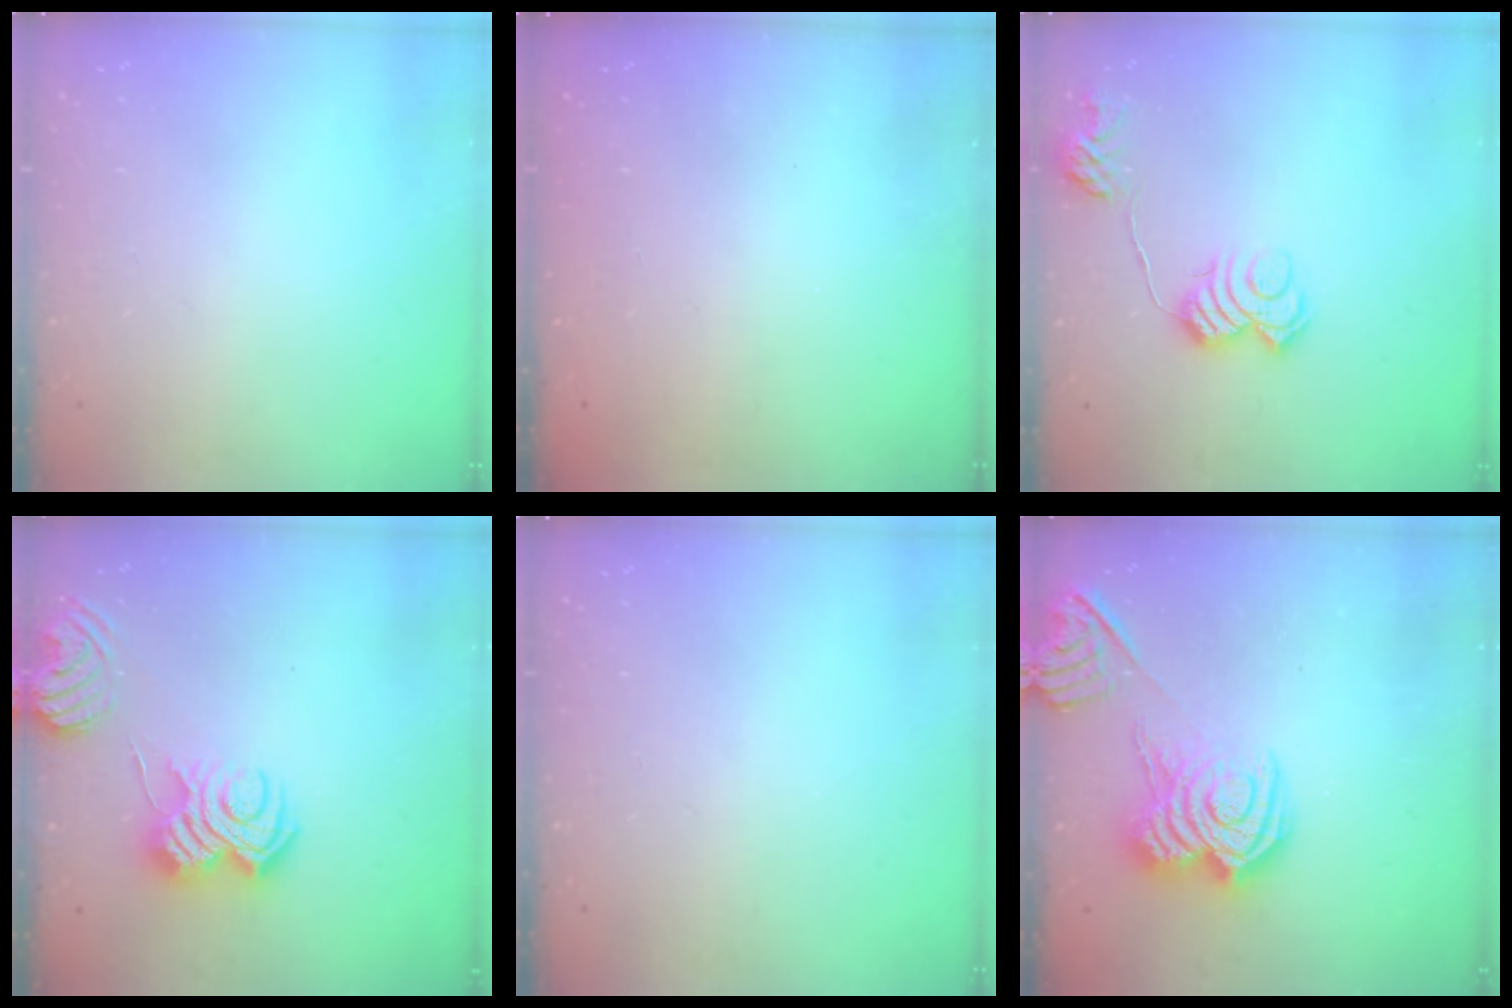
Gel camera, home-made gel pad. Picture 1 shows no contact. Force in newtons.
{"total": 2.3, "press": 2.2, "slide": 0.8}
{"total": 13.0, "press": 13.0, "slide": 0.4}
{"total": 8.5, "press": 8.5, "slide": 0.6}
{"total": 0.0}
{"total": 12.7, "press": 12.6, "slide": 0.7}